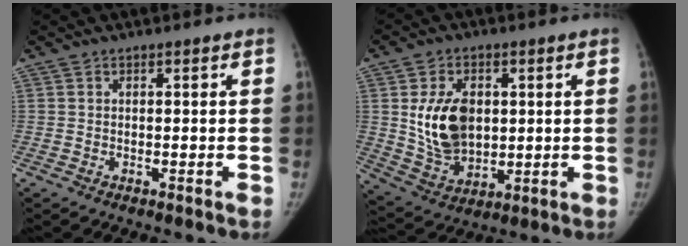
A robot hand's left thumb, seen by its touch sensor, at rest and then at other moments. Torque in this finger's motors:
{"motor_torque": [-0.06, 0.42, 0.10, -0.08, 0.08]}